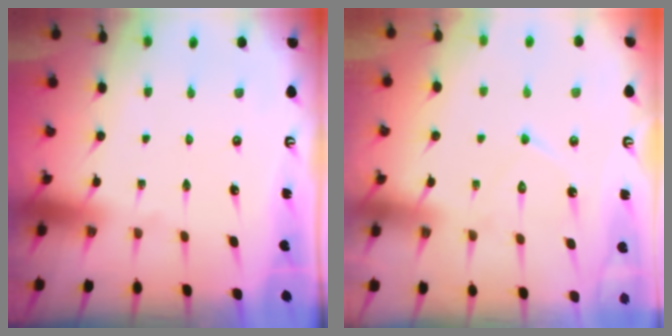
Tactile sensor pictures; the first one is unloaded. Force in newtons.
{"total": 9.0, "press": 8.9, "slide": 0.7}